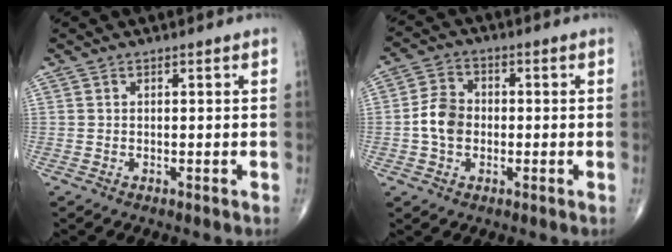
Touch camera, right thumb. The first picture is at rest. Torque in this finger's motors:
{"motor_torque": [0.81, 1.81, 0.59, -0.49, 0.05]}